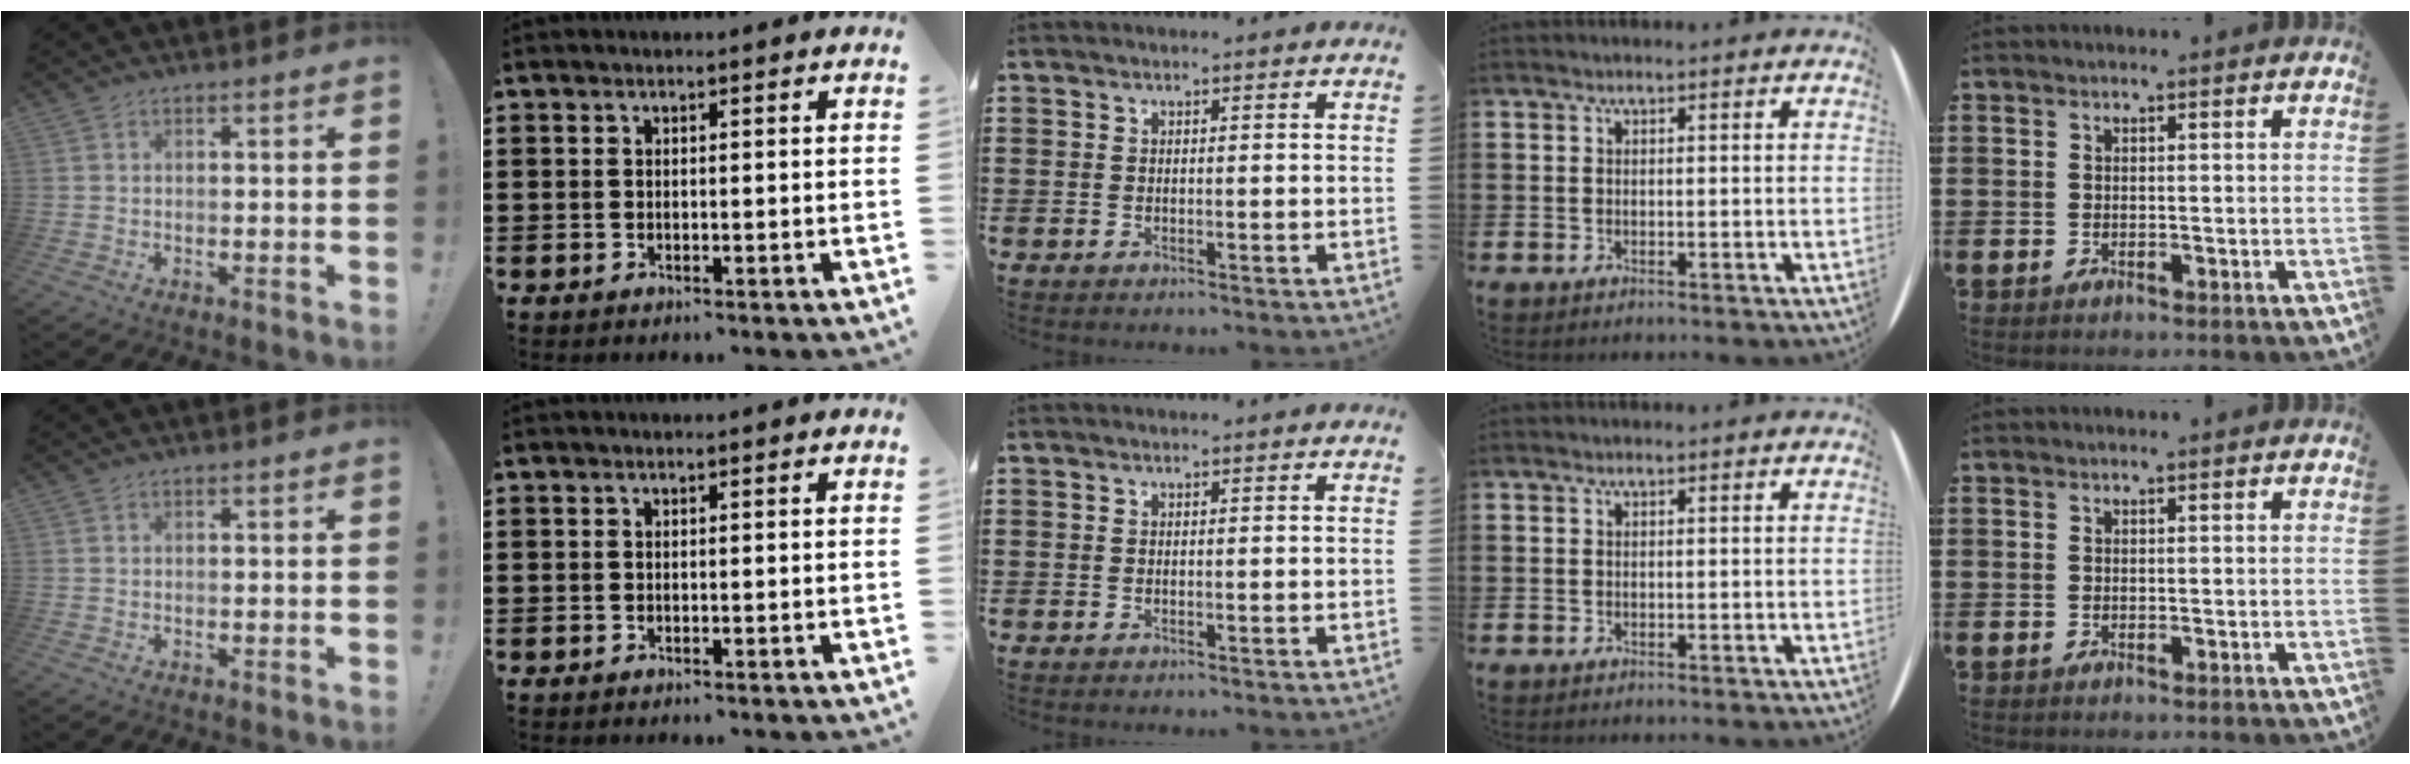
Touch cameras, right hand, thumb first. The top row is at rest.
{}